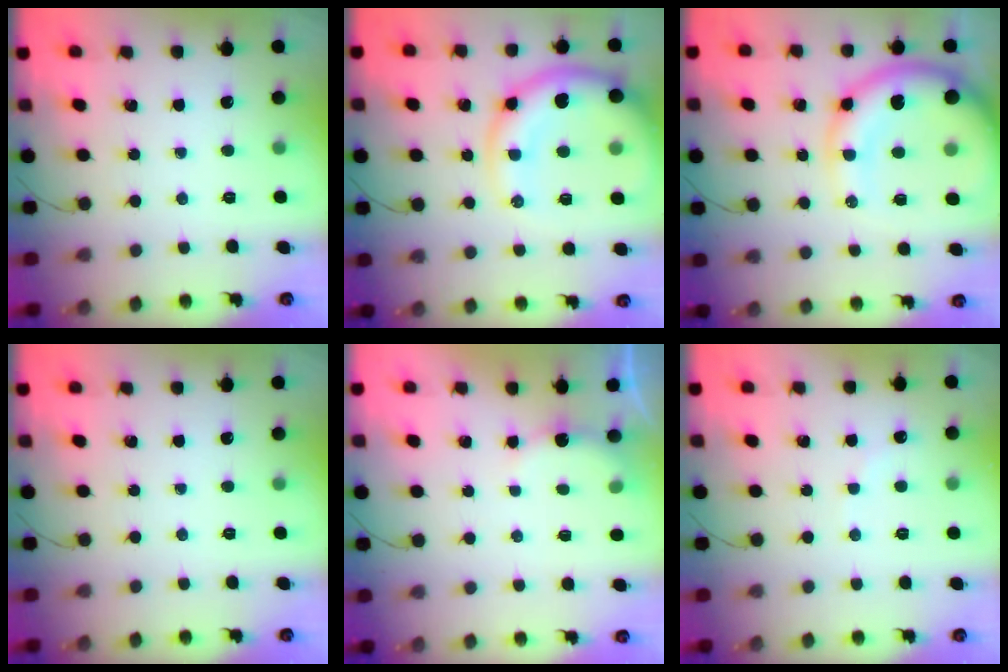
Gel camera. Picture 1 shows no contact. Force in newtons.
{"total": 13.1, "press": 12.7, "slide": 3.5}
{"total": 14.7, "press": 14.2, "slide": 3.7}
{"total": 0.0}
{"total": 5.3, "press": 5.2, "slide": 1.1}
{"total": 3.7, "press": 3.7, "slide": 0.5}